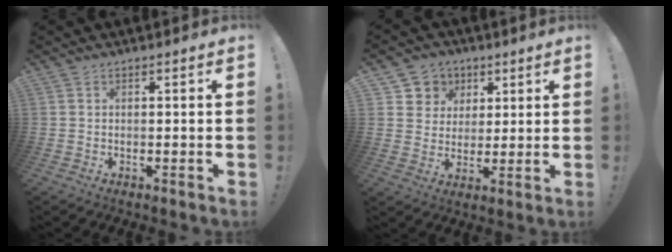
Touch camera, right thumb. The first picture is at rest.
{"total": 7.8, "force": [2.7, 7.2, 1.3], "torque": [-0.016, -0.020, 0.057]}